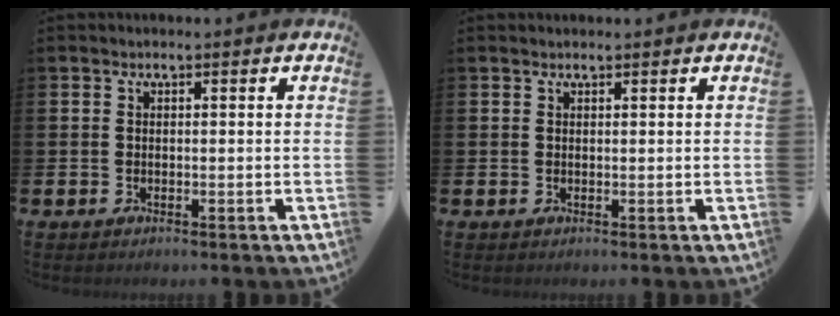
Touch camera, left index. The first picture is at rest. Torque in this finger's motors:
{"motor_torque": [-0.13, 0.15, -0.38, -0.05]}